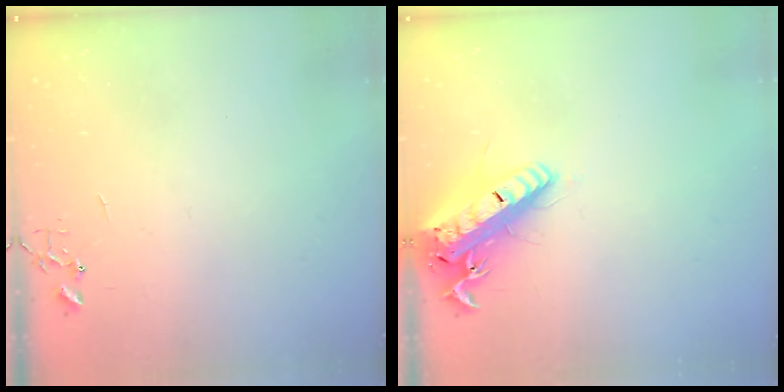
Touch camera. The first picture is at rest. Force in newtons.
{"total": 21.8, "press": 21.4, "slide": 4.2}